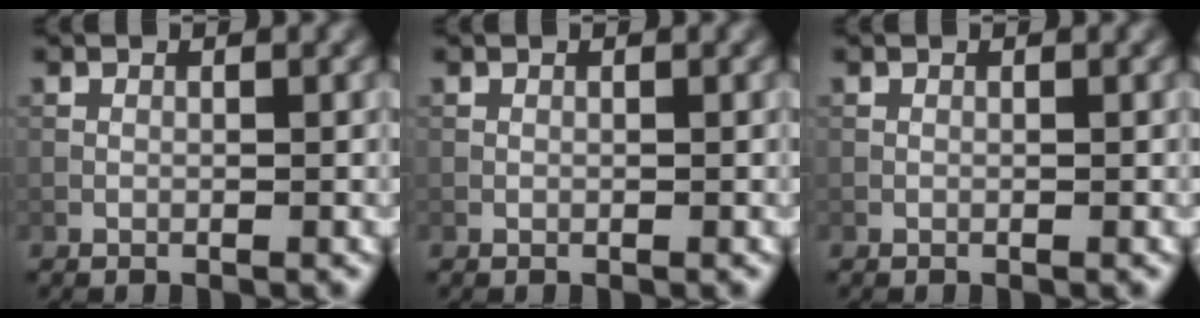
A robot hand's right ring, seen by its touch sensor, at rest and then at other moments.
{"total": 0.0}
{"total": 0.0}